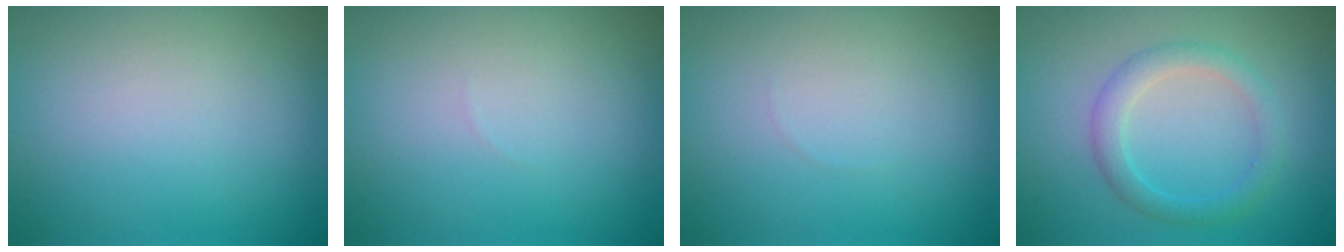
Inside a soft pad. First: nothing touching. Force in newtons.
{"total": 0.0}
{"total": 0.0}
{"total": 2.4, "press": 2.4, "slide": 0.2}